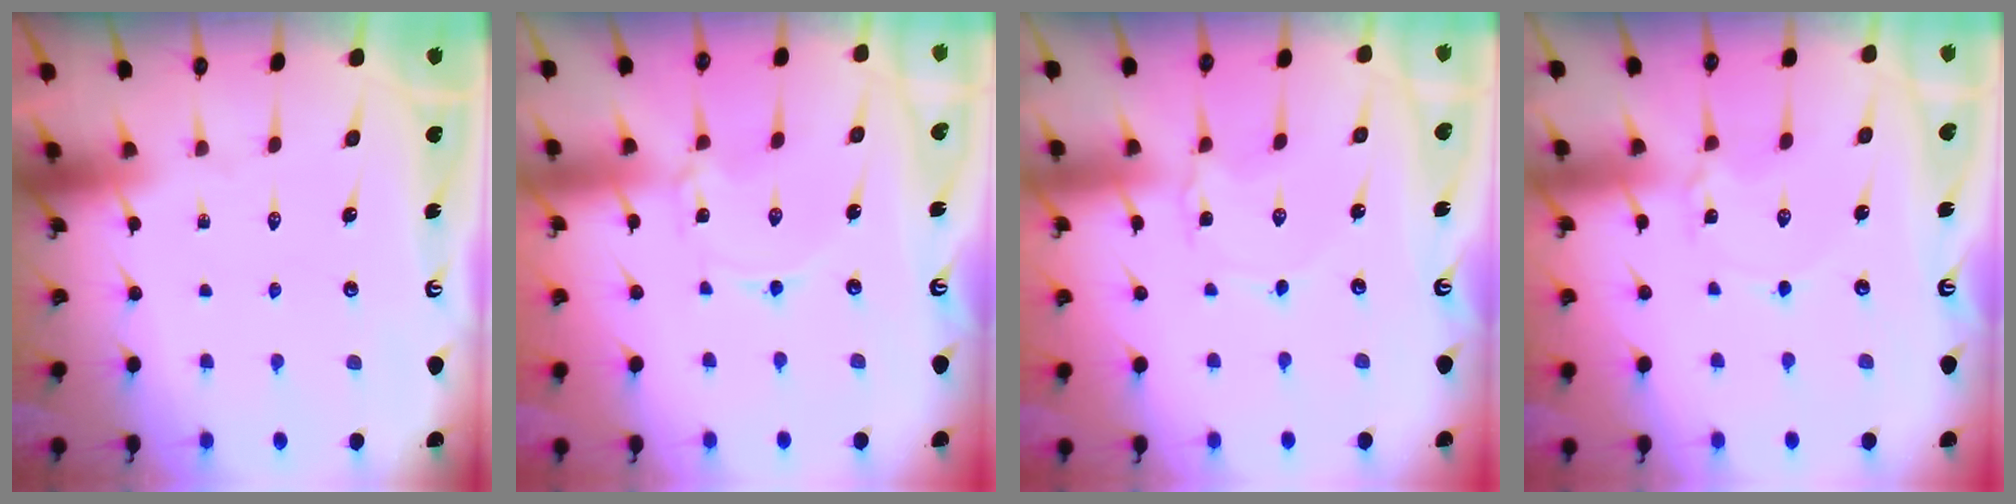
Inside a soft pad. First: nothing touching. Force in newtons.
{"total": 1.0, "press": 1.0, "slide": 0.2}
{"total": 2.0, "press": 2.0, "slide": 0.4}
{"total": 2.9, "press": 2.9, "slide": 0.4}